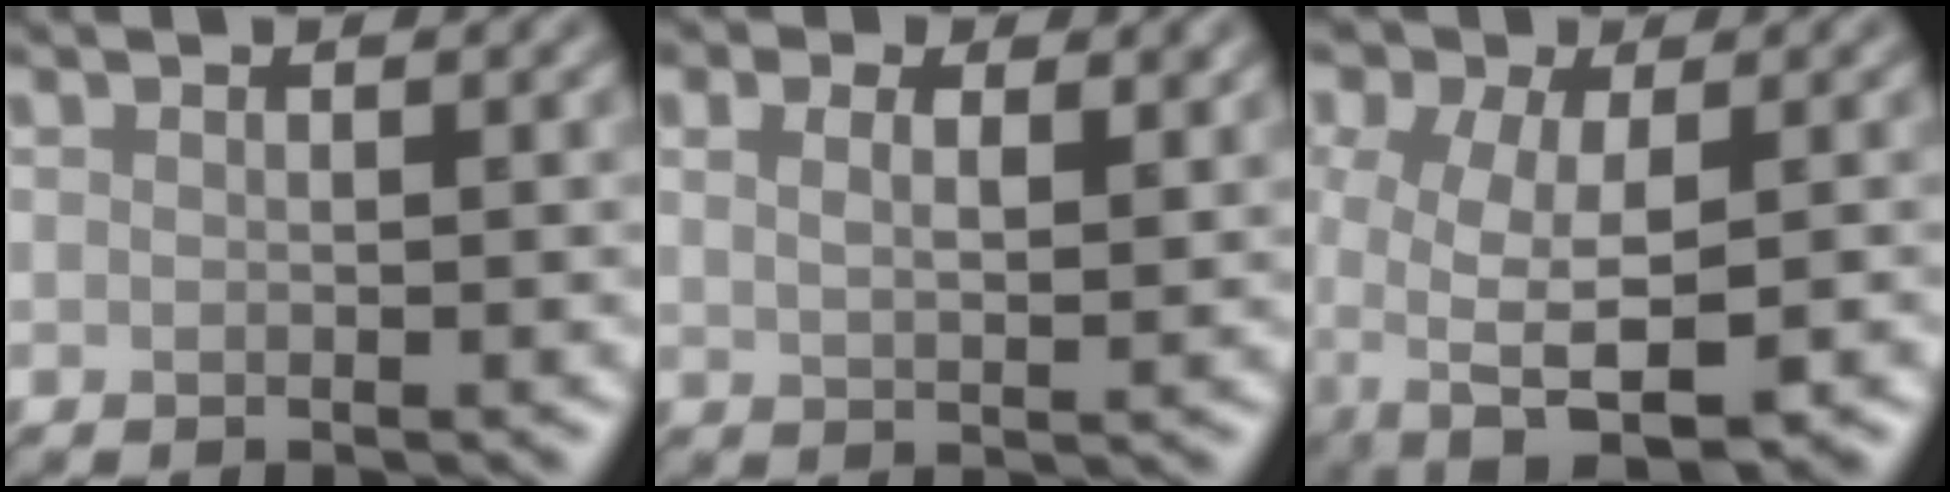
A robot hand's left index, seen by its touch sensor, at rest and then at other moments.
{"total": 4.0, "force": [2.2, 2.1, 2.5], "torque": [-0.043, 0.017, 0.021]}
{"total": 9.1, "force": [-1.5, 5.6, 7.0], "torque": [-0.131, -0.026, -0.003]}